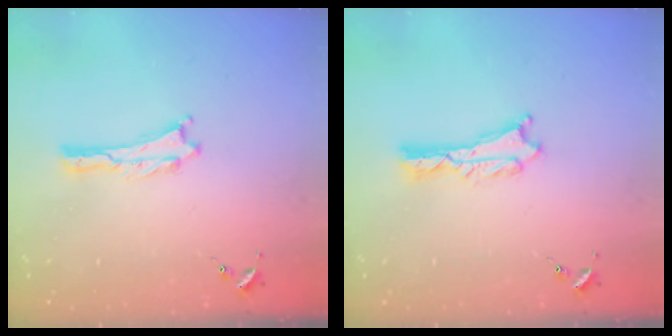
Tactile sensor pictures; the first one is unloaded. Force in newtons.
{"total": 1.3, "press": 1.3, "slide": 0.1}